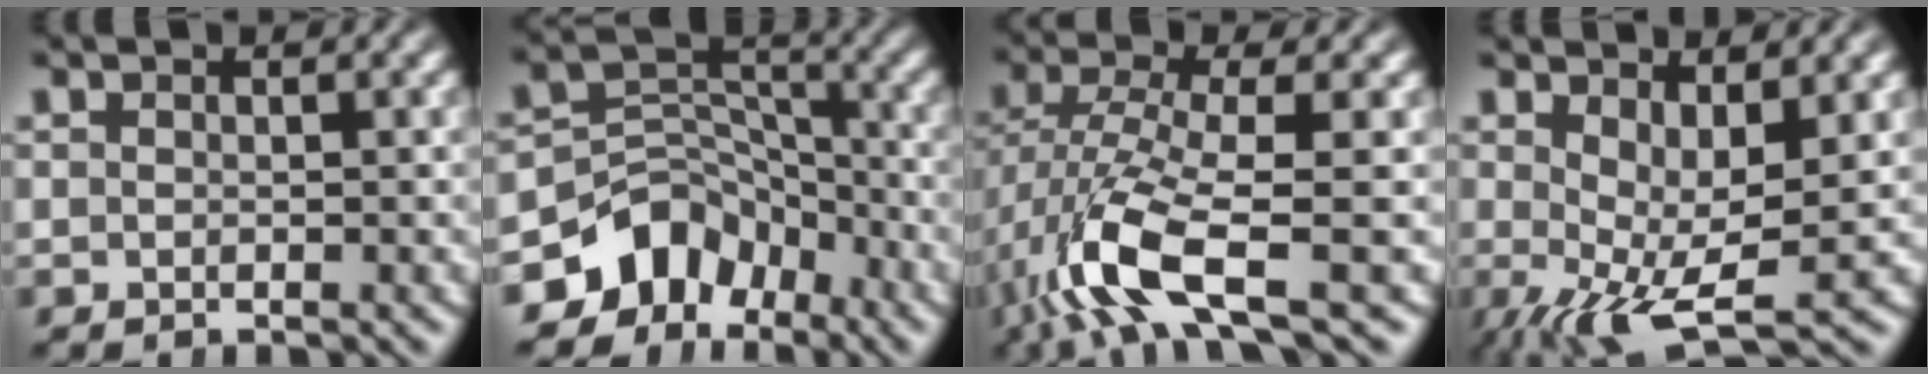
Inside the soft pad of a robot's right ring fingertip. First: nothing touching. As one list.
[{"total": 9.7, "force": [-4.1, 7.6, 4.3], "torque": [-0.066, -0.020, -0.071]}, {"total": 7.5, "force": [-2.2, 3.2, 6.4], "torque": [-0.143, -0.036, -0.020]}, {"total": 6.0, "force": [-2.8, 2.1, 4.9], "torque": [-0.102, -0.052, -0.016]}]